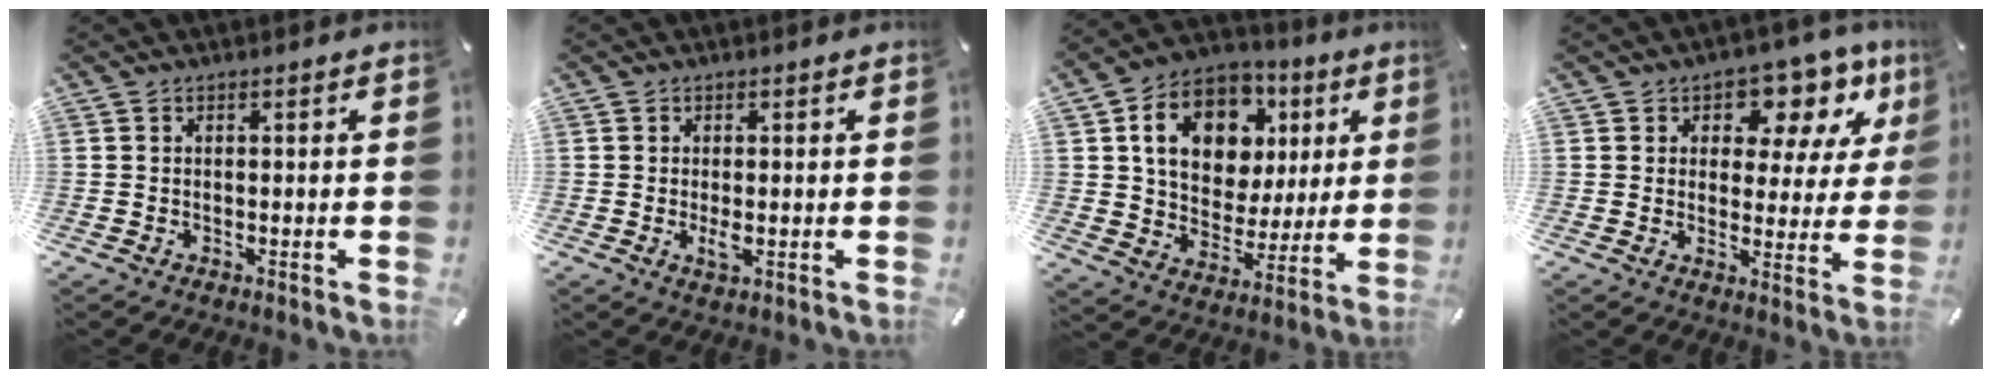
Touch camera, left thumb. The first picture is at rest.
{"total": 2.6, "force": [-0.2, 1.1, 2.3], "torque": [-0.048, -0.009, -0.009]}
{"total": 15.4, "force": [5.9, 12.0, 7.7], "torque": [-0.125, -0.020, 0.113]}
{"total": 10.5, "force": [6.0, 6.7, 5.4], "torque": [-0.071, -0.037, 0.103]}